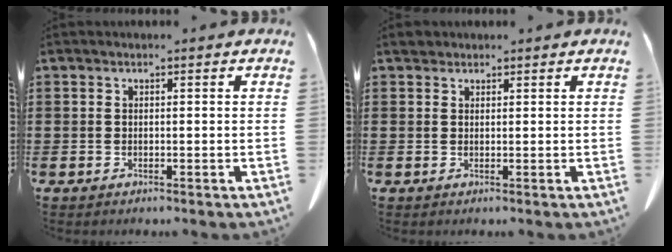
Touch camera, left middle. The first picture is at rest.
{"total": 1.4, "force": [1.2, 0.6, 0.2], "torque": [-0.009, 0.004, 0.025]}